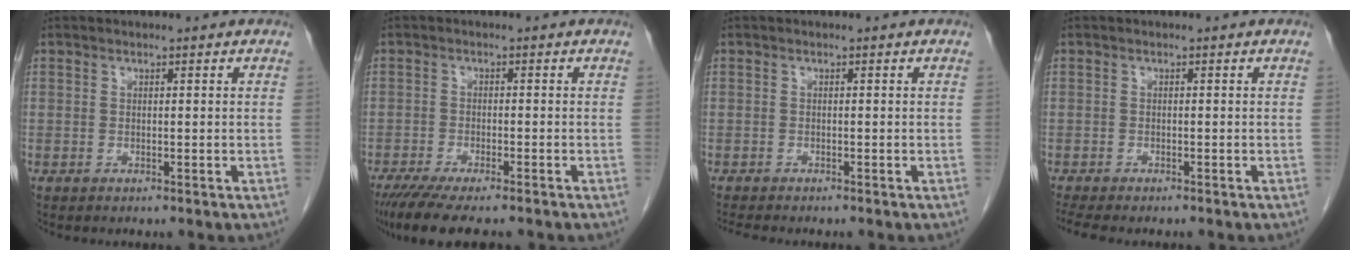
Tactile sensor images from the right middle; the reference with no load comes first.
{"total": 9.9, "force": [-8.0, 1.5, 5.6], "torque": [-0.081, -0.018, -0.125]}
{"total": 3.4, "force": [-3.0, 0.5, 1.5], "torque": [-0.022, -0.007, -0.045]}
{"total": 5.6, "force": [-4.8, 1.4, 2.7], "torque": [-0.040, -0.009, -0.072]}